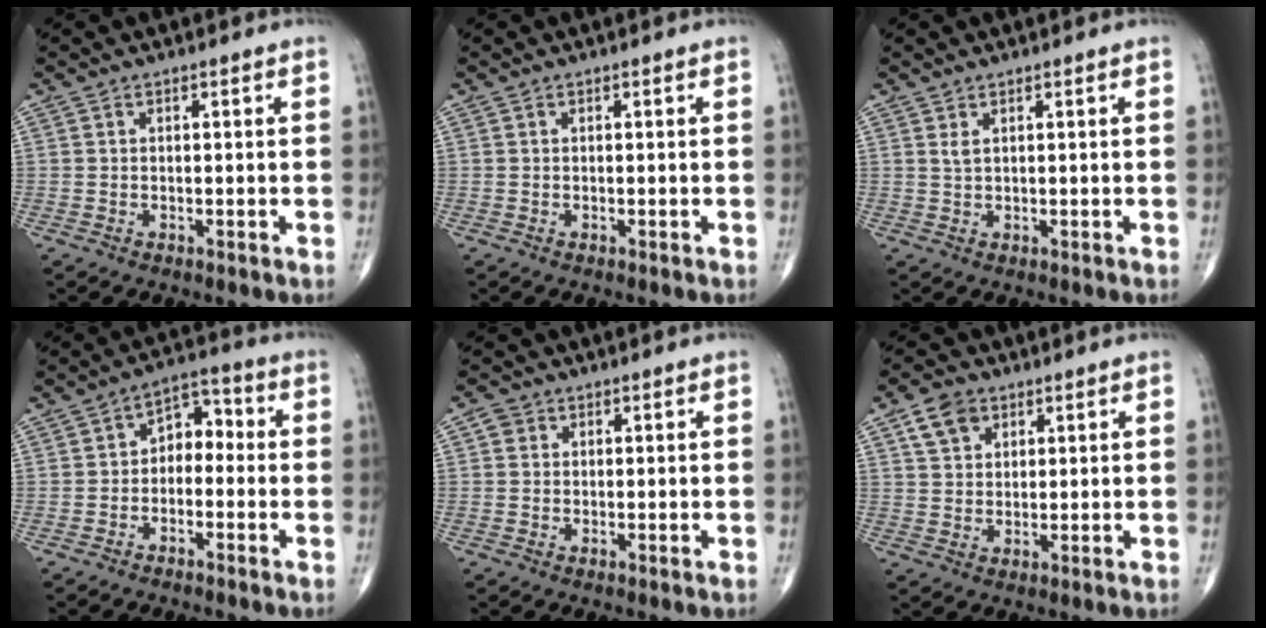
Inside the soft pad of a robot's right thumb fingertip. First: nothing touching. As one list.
[{"total": 0.0}, {"total": 1.1, "force": [0.7, 0.3, 0.8], "torque": [-0.018, 0.001, 0.017]}, {"total": 6.2, "force": [-1.0, 4.4, 4.2], "torque": [-0.036, 0.038, -0.033]}, {"total": 1.8, "force": [0.4, 1.7, 0.5], "torque": [0.002, 0.003, 0.002]}, {"total": 6.0, "force": [2.9, 4.2, 3.0], "torque": [-0.034, -0.007, 0.053]}]